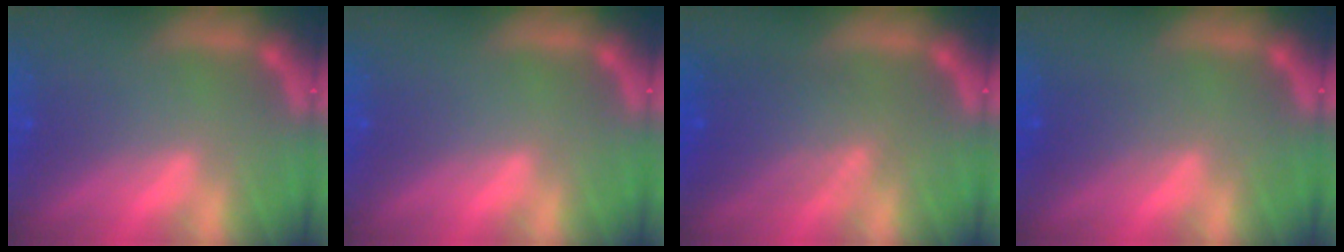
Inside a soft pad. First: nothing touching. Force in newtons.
{"total": 0.0}
{"total": 5.5}
{"total": 2.0}